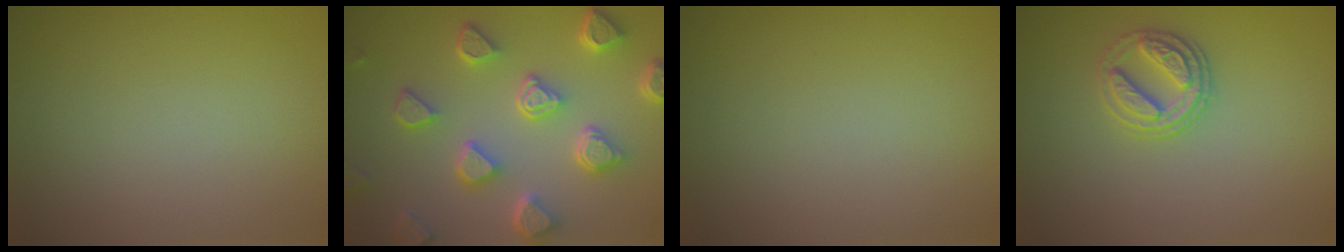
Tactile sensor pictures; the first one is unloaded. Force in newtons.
{"total": 6.6, "press": 5.3, "slide": 4.0}
{"total": 0.0}
{"total": 2.7, "press": 2.7, "slide": 0.7}